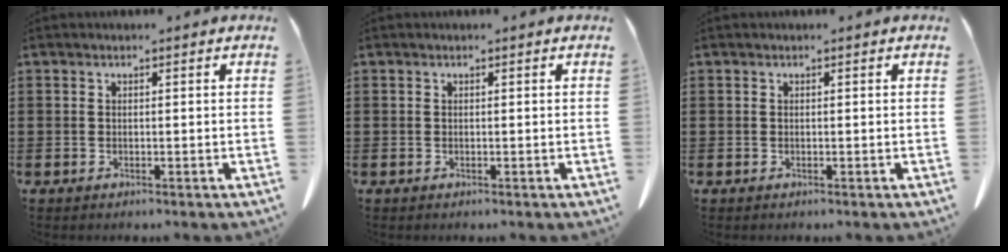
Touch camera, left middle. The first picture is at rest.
{"total": 0.0}
{"total": 0.0}